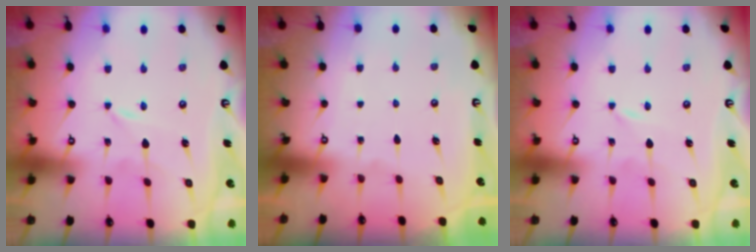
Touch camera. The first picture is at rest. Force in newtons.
{"total": 0.0}
{"total": 0.0}